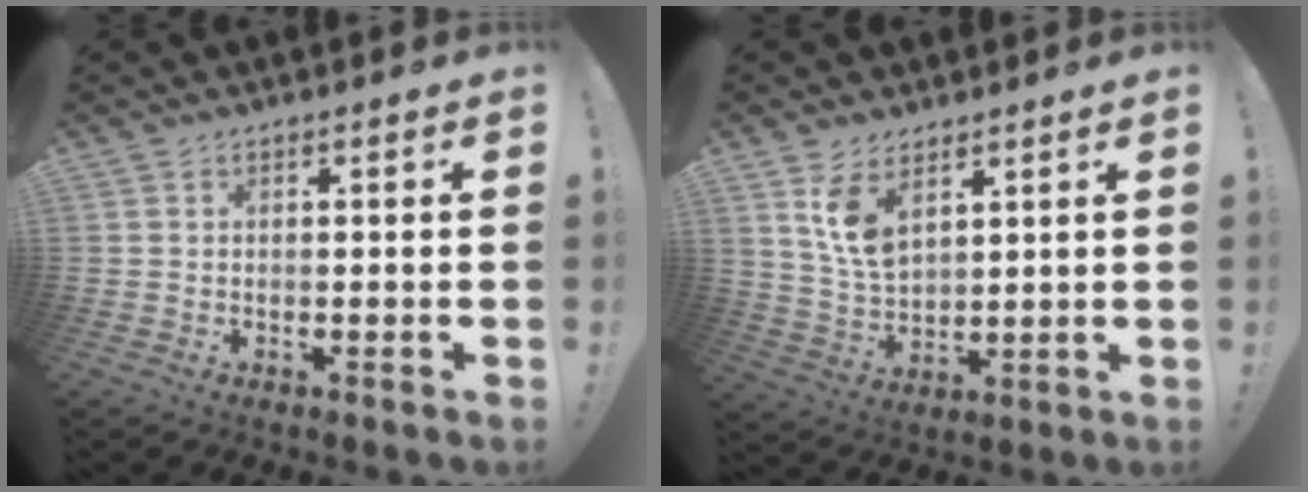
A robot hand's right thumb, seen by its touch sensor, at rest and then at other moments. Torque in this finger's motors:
{"motor_torque": [0.17, 0.25, 0.39, 0.52, 0.03]}